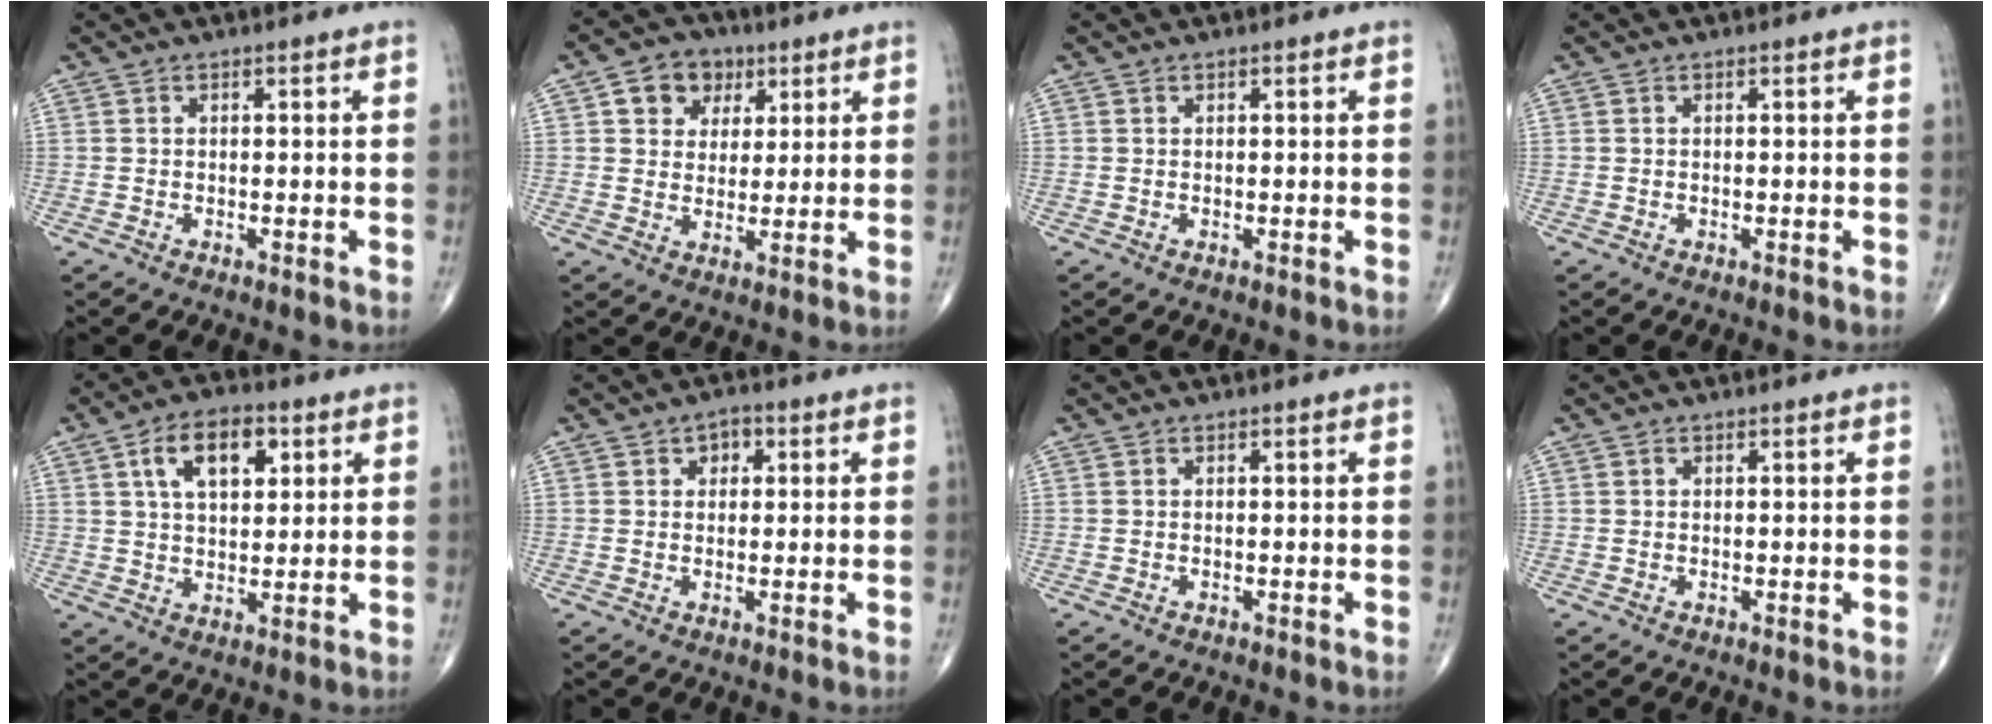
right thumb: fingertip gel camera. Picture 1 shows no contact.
{"total": 8.2, "force": [3.5, 6.5, 3.5], "torque": [-0.016, -0.007, 0.051]}
{"total": 0.0}
{"total": 0.0}
{"total": 10.7, "force": [4.1, 6.0, 7.8], "torque": [-0.110, -0.004, 0.067]}
{"total": 3.0, "force": [1.1, 2.2, 1.7], "torque": [-0.004, 0.001, 0.010]}
{"total": 0.0}
{"total": 0.0}